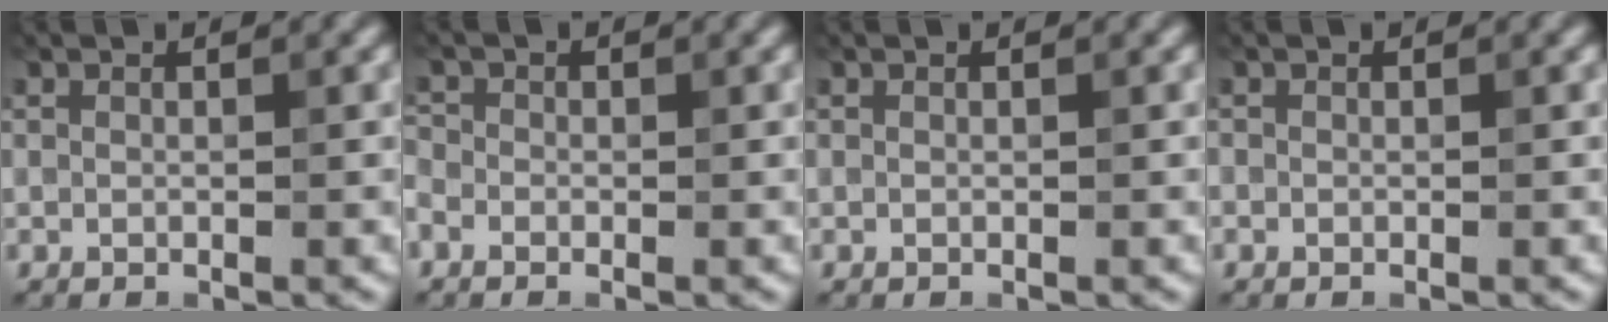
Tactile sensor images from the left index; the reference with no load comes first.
{"total": 1.1, "force": [-0.5, 0.9, 0.4], "torque": [-0.010, 0.000, -0.015]}
{"total": 0.0}
{"total": 0.0}